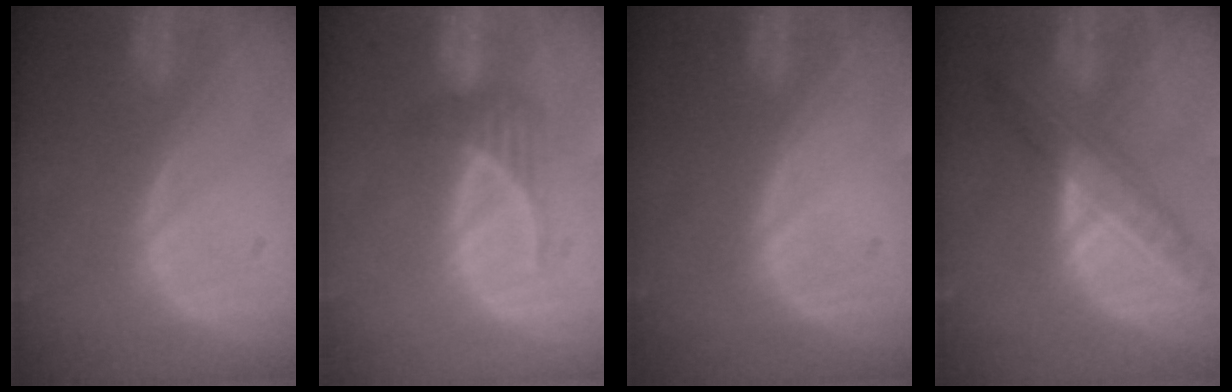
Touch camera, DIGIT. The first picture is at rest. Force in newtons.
{"total": 2.5, "press": 2.3, "slide": 0.9}
{"total": 0.0}
{"total": 8.7, "press": 7.5, "slide": 4.4}